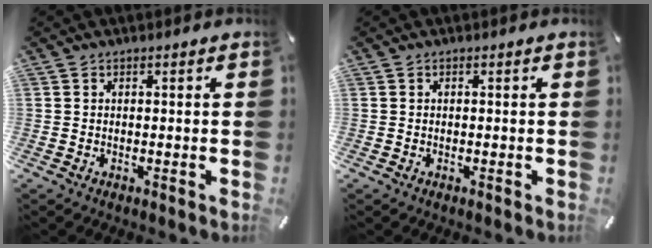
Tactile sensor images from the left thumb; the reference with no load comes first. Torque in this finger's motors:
{"motor_torque": [-0.01, -0.01, 0.00, 0.00, 0.00]}